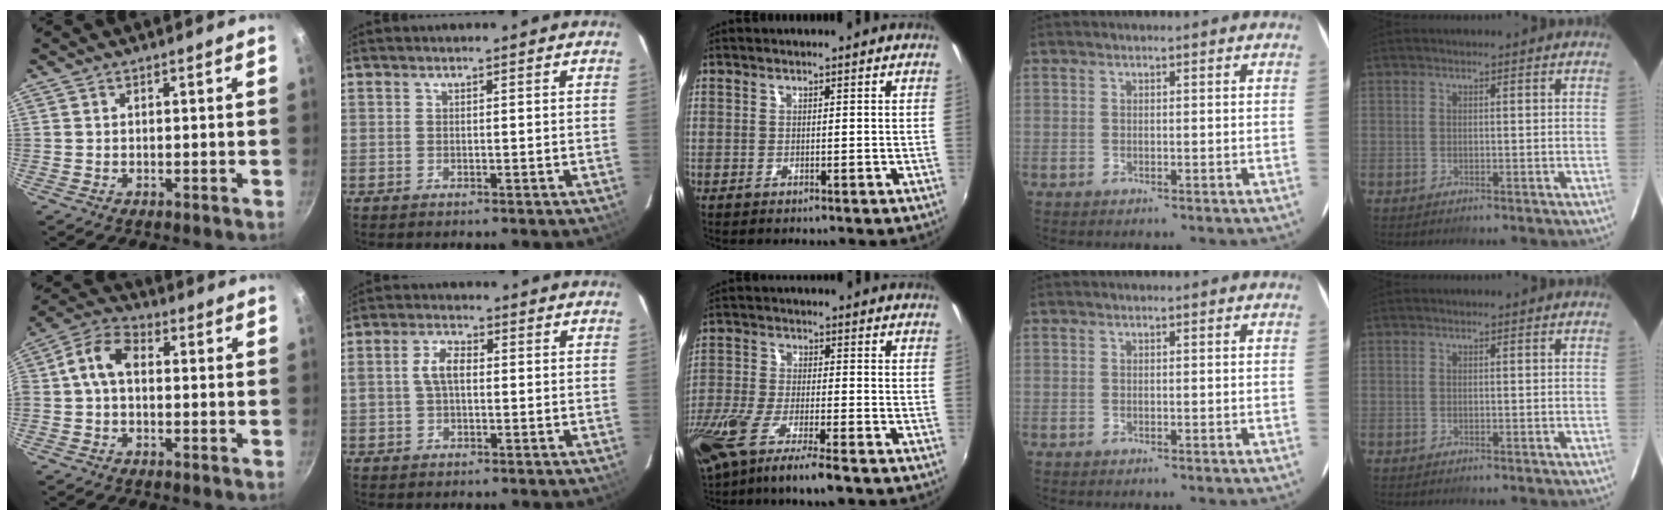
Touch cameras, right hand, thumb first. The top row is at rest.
{"thumb": {"total": 7.9, "force": [0.1, 5.2, 6.0], "torque": [-0.113, 0.031, -0.015]}, "index": {"total": 4.8, "force": [0.2, 2.7, 4.0], "torque": [-0.079, 0.012, 0.006]}, "middle": {"total": 14.2, "force": [-9.5, 2.5, 10.4], "torque": [-0.224, -0.056, -0.177]}}